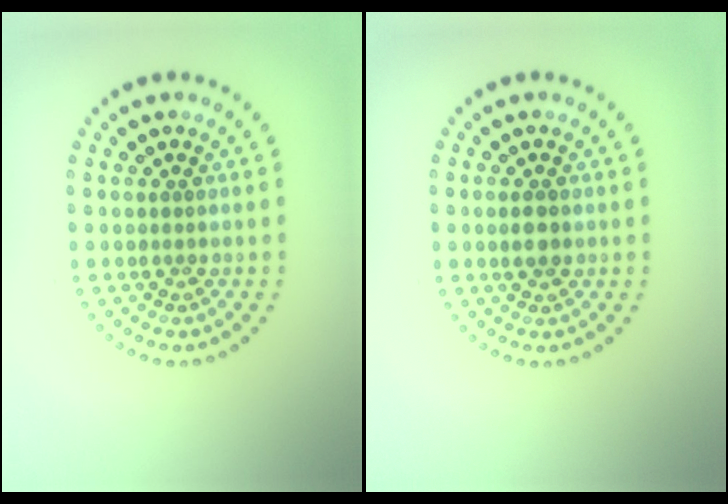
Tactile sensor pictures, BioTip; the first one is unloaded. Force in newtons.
{"total": 1.4, "press": 1.4, "slide": 0.1}